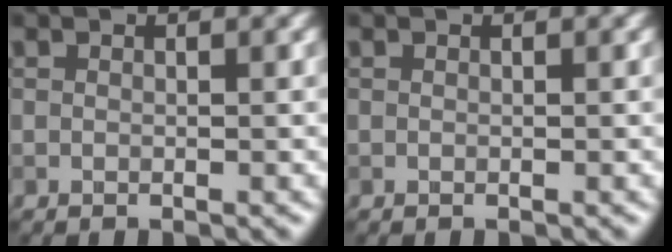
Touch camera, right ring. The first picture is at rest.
{"total": 0.0}